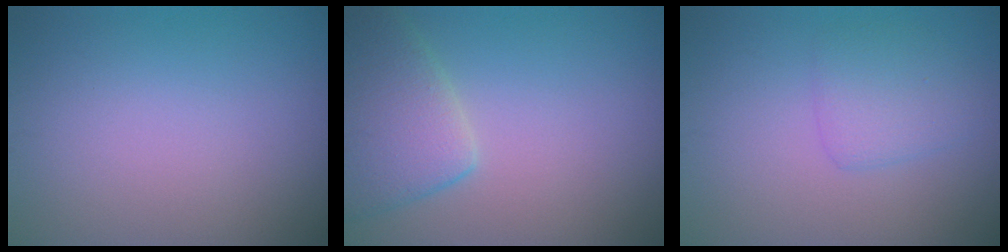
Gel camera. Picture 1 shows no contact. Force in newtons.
{"total": 5.3, "press": 5.3, "slide": 0.4}
{"total": 2.4, "press": 2.4, "slide": 0.1}